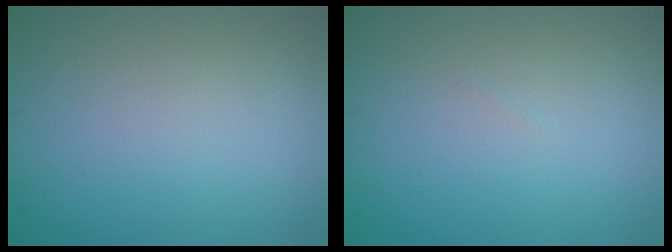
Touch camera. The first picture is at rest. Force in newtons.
{"total": 0.0}